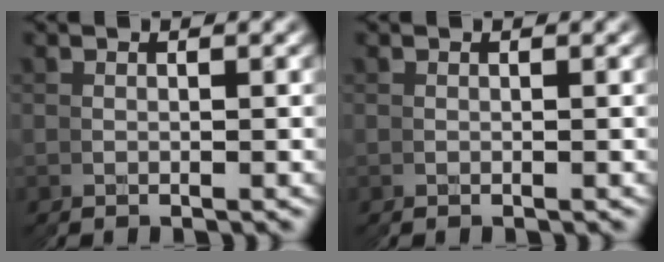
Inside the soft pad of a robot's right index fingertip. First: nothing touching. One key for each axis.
{"total": 0.0}